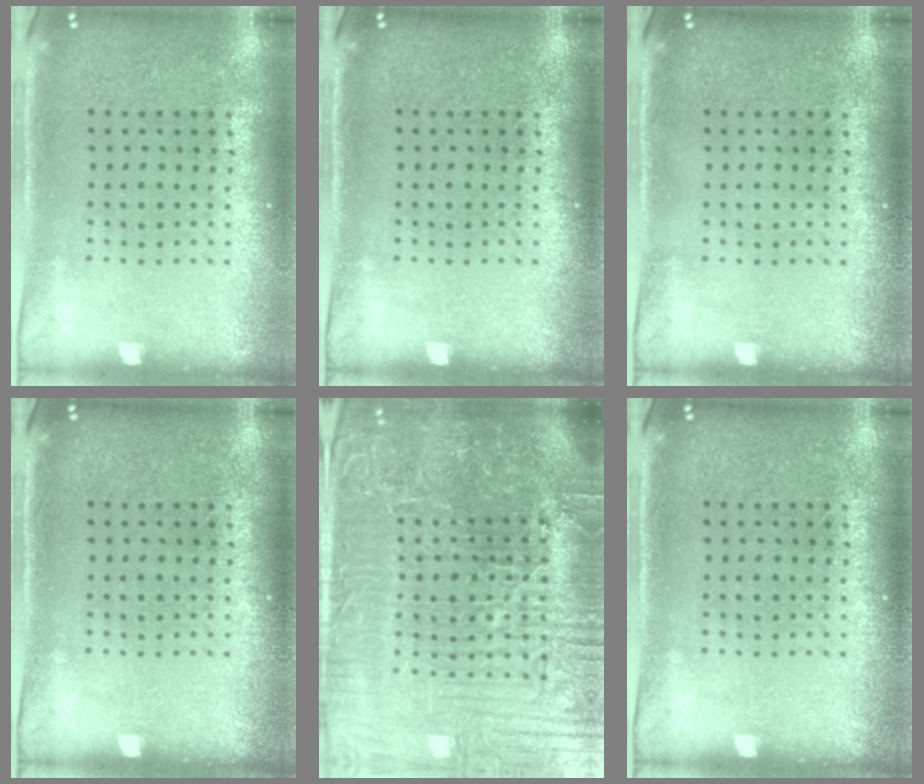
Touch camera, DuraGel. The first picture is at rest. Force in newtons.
{"total": 0.0}
{"total": 0.0}
{"total": 0.0}
{"total": 7.3, "press": 6.4, "slide": 3.4}
{"total": 0.0}